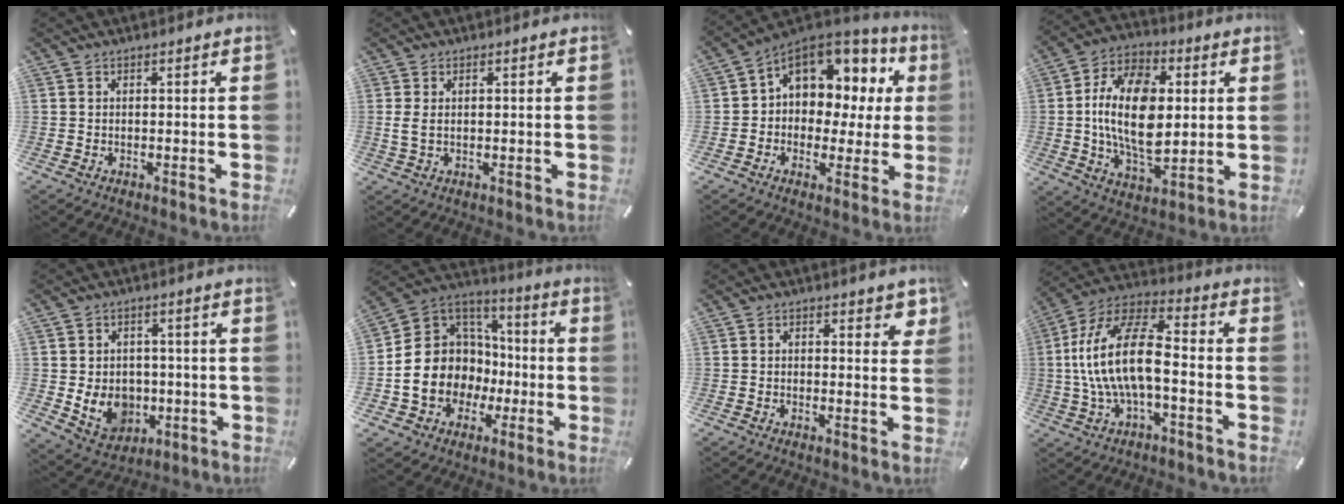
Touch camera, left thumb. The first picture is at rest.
{"total": 2.4, "force": [0.4, 1.3, 2.0], "torque": [-0.047, 0.000, 0.005]}
{"total": 11.3, "force": [4.8, 8.5, 5.8], "torque": [-0.097, -0.036, 0.091]}
{"total": 17.7, "force": [1.3, 11.1, 13.7], "torque": [-0.293, 0.005, 0.019]}
{"total": 9.0, "force": [-1.6, 7.7, 4.5], "torque": [-0.092, 0.012, -0.024]}
{"total": 15.8, "force": [-4.3, 14.0, 5.8], "torque": [-0.134, 0.006, -0.071]}
{"total": 2.9, "force": [0.9, 1.8, 2.1], "torque": [-0.012, -0.006, 0.007]}
{"total": 17.3, "force": [-2.4, 7.8, 15.2], "torque": [-0.313, 0.008, -0.045]}